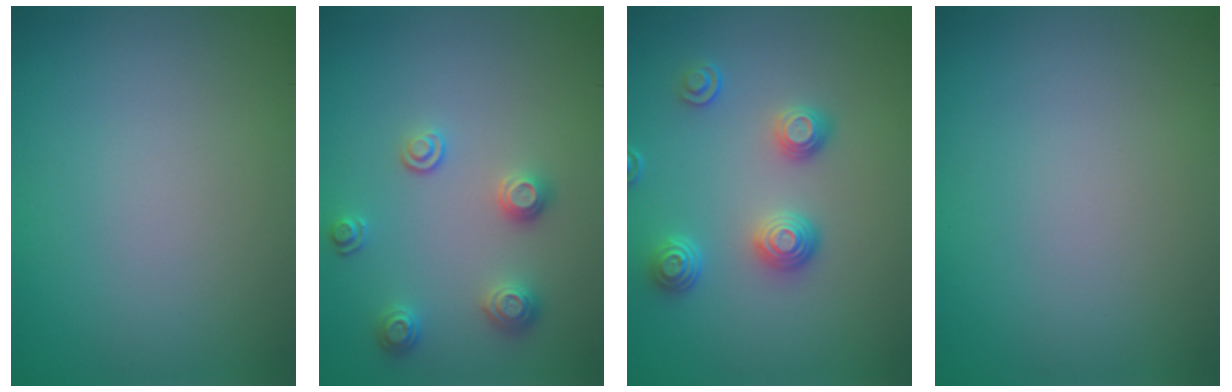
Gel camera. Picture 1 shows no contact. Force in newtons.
{"total": 2.3, "press": 2.3, "slide": 0.6}
{"total": 3.4, "press": 2.8, "slide": 1.9}
{"total": 0.0}